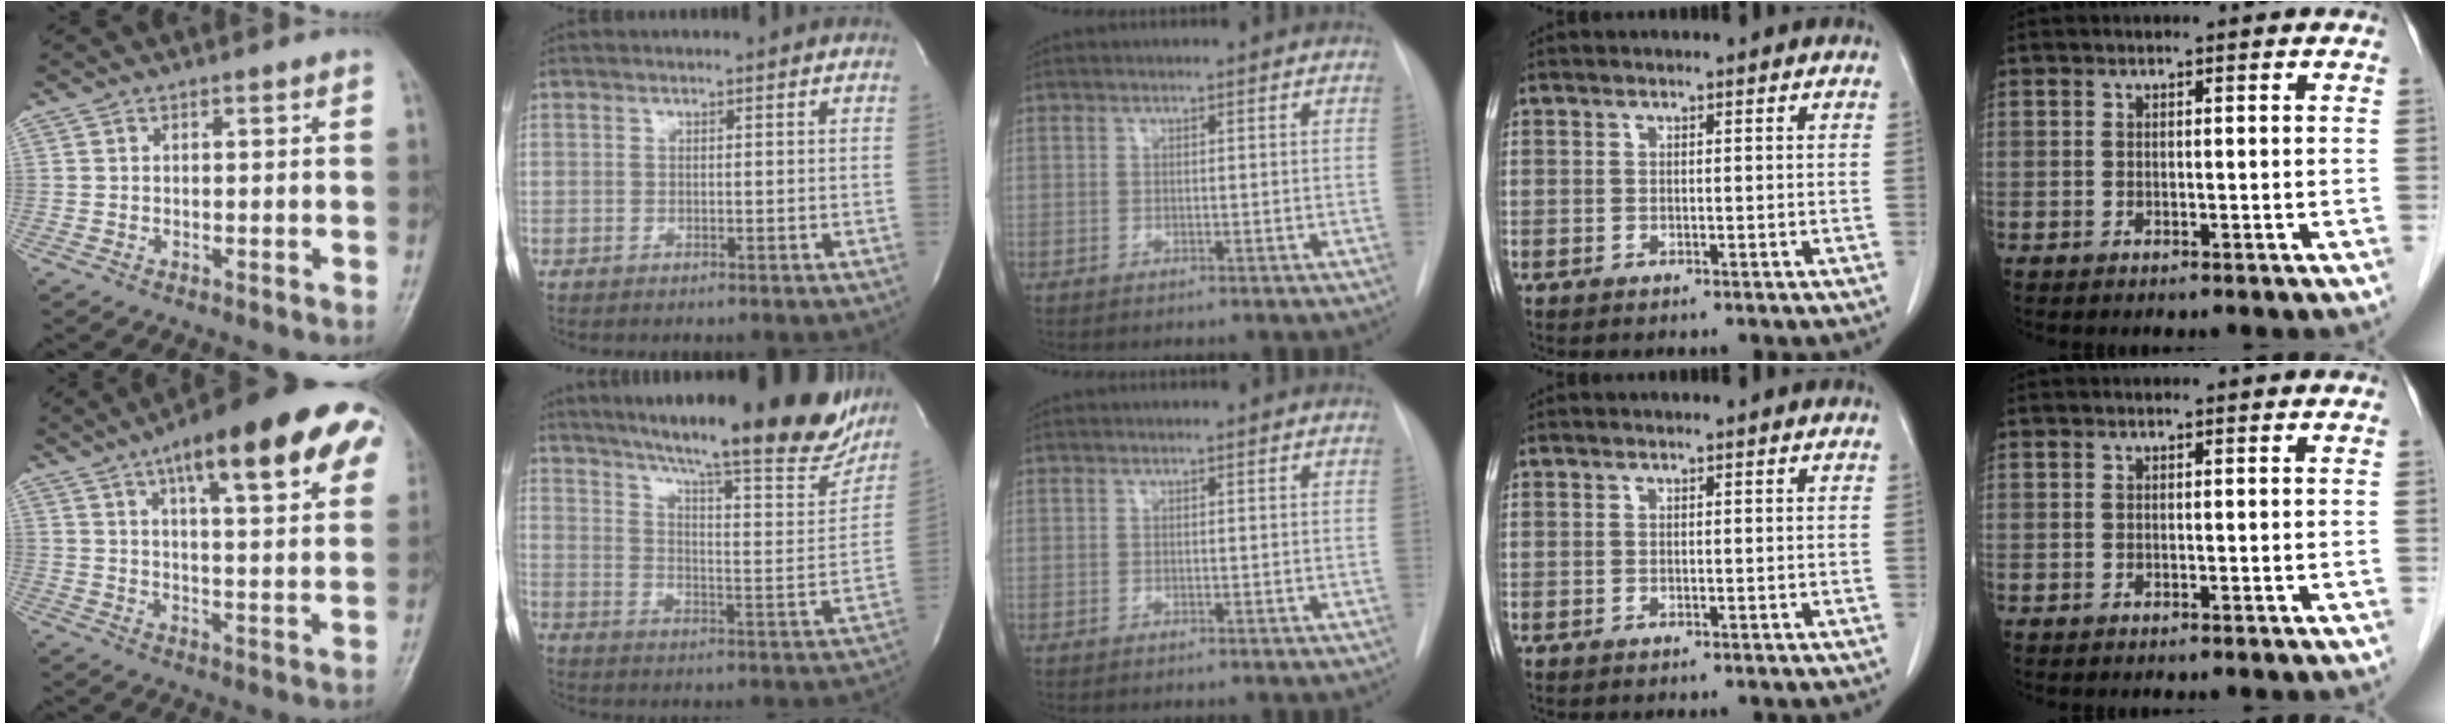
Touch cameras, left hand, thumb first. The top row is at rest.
{"thumb": {"total": 22.4, "force": [11.0, 6.4, 18.5], "torque": [-0.237, -0.003, 0.150]}, "index": {"total": 28.5, "force": [23.5, 3.7, 15.7], "torque": [-0.238, -0.056, 0.308]}}